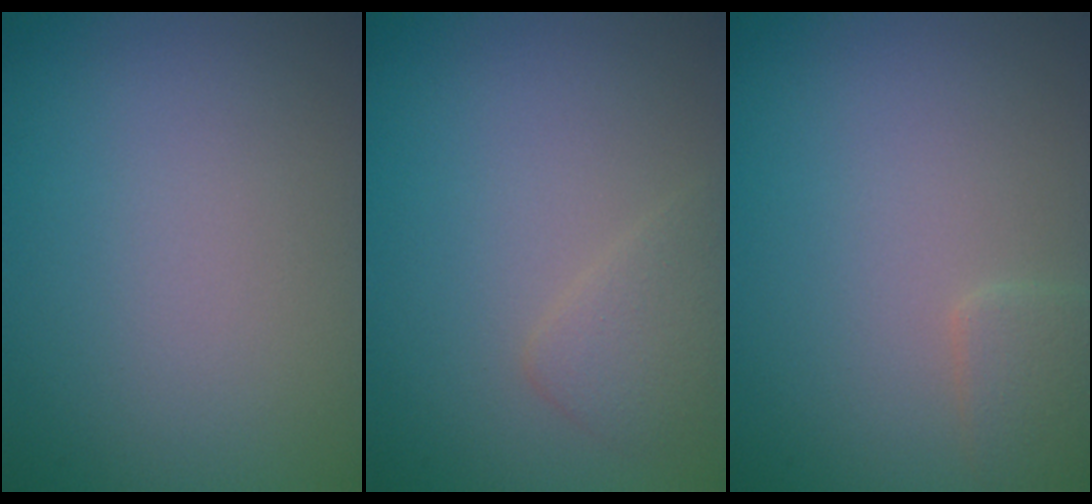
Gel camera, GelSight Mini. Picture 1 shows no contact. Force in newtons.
{"total": 1.9, "press": 1.9, "slide": 0.0}
{"total": 1.6, "press": 1.6, "slide": 0.1}